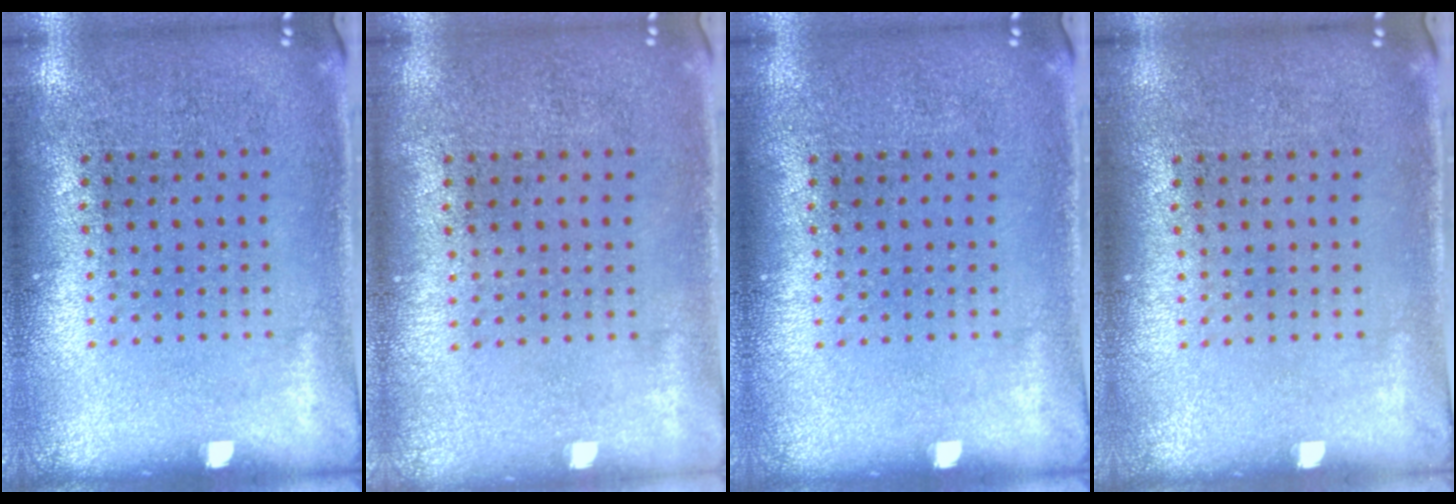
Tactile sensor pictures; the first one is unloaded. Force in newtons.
{"total": 0.0}
{"total": 0.0}
{"total": 0.0}